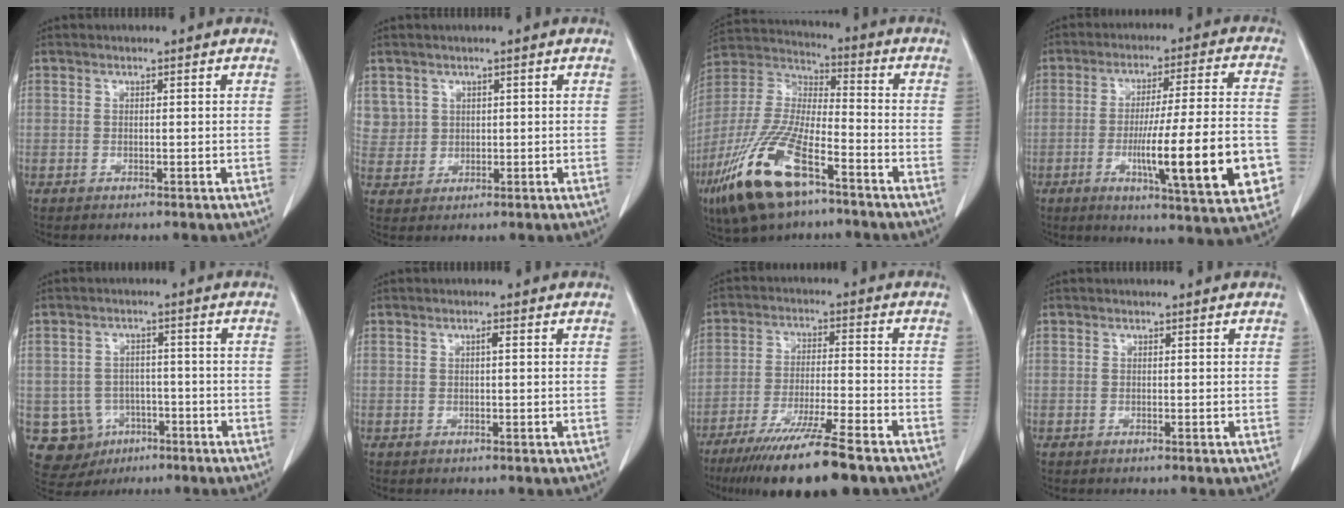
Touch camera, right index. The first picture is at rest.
{"total": 4.1, "force": [1.9, 3.6, -0.1], "torque": [0.015, 0.004, 0.039]}
{"total": 18.0, "force": [-10.3, 5.2, 13.8], "torque": [-0.314, -0.032, -0.195]}
{"total": 19.4, "force": [-5.3, 1.6, 18.6], "torque": [-0.241, -0.006, -0.069]}
{"total": 8.2, "force": [-3.0, 7.5, 1.4], "torque": [-0.038, 0.011, -0.034]}
{"total": 0.7, "force": [0.1, 0.1, 0.7], "torque": [-0.013, 0.001, 0.001]}
{"total": 15.4, "force": [-11.4, 0.8, 10.3], "torque": [-0.171, -0.043, -0.189]}
{"total": 0.0}